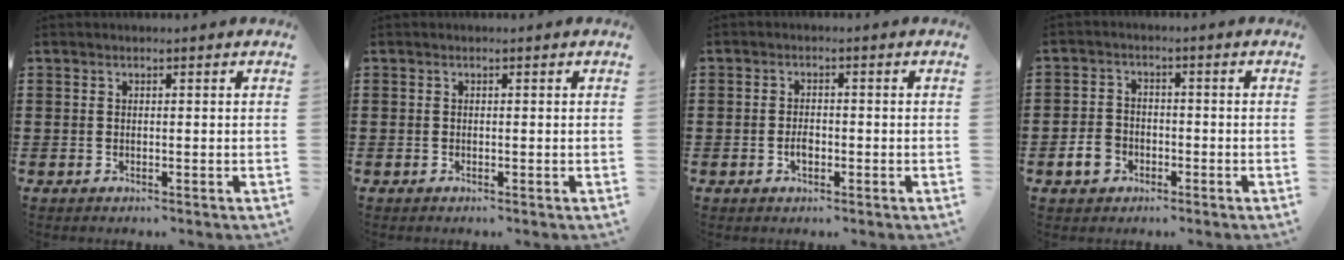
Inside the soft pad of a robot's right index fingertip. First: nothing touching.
{"total": 0.0}
{"total": 1.8, "force": [-0.7, 1.2, 1.3], "torque": [-0.025, 0.001, -0.012]}
{"total": 4.3, "force": [-1.9, 3.2, 2.1], "torque": [-0.064, -0.005, -0.042]}